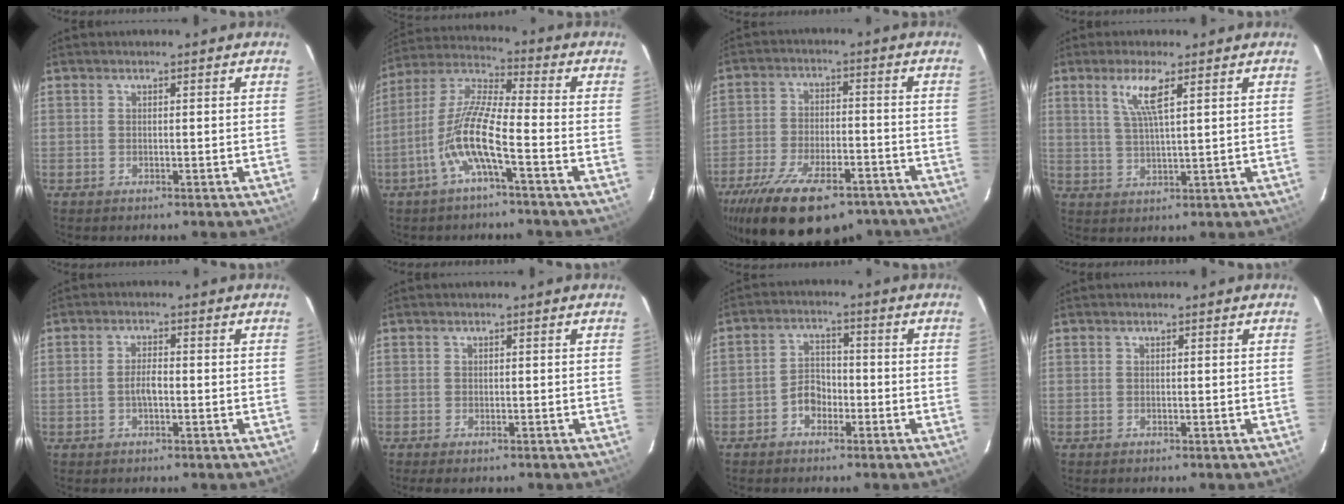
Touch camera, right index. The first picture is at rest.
{"total": 10.7, "force": [-4.6, 1.1, 9.6], "torque": [-0.203, 0.003, -0.094]}
{"total": 22.4, "force": [-15.8, 9.3, 12.8], "torque": [-0.251, -0.029, -0.237]}
{"total": 5.6, "force": [2.7, 0.4, 4.9], "torque": [-0.099, -0.002, 0.054]}
{"total": 2.8, "force": [-0.7, 1.1, 2.5], "torque": [-0.048, 0.004, -0.012]}
{"total": 1.6, "force": [-1.2, 0.7, 0.8], "torque": [-0.017, -0.006, -0.021]}
{"total": 4.4, "force": [-2.4, 3.2, 1.9], "torque": [-0.036, 0.019, -0.036]}
{"total": 0.0}